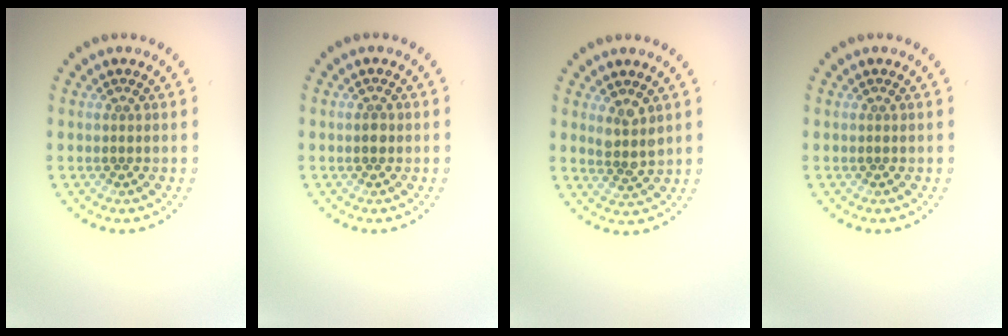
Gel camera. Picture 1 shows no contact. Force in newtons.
{"total": 1.1, "press": 1.1, "slide": 0.0}
{"total": 2.3, "press": 1.9, "slide": 1.3}
{"total": 0.0}